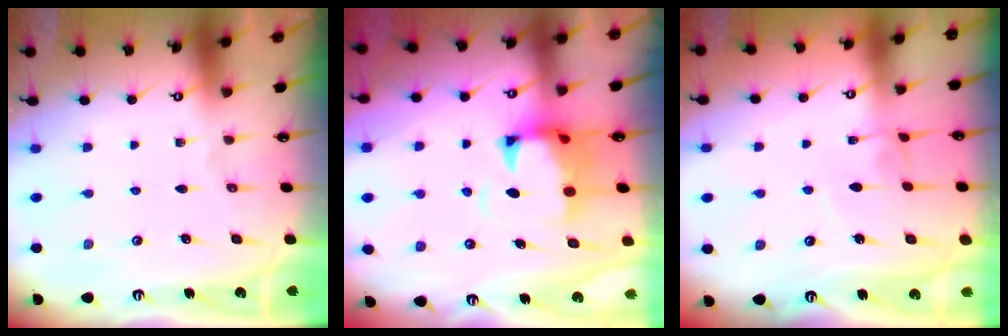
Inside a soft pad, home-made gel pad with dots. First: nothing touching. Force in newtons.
{"total": 3.5, "press": 3.3, "slide": 1.2}
{"total": 1.5, "press": 1.5, "slide": 0.4}